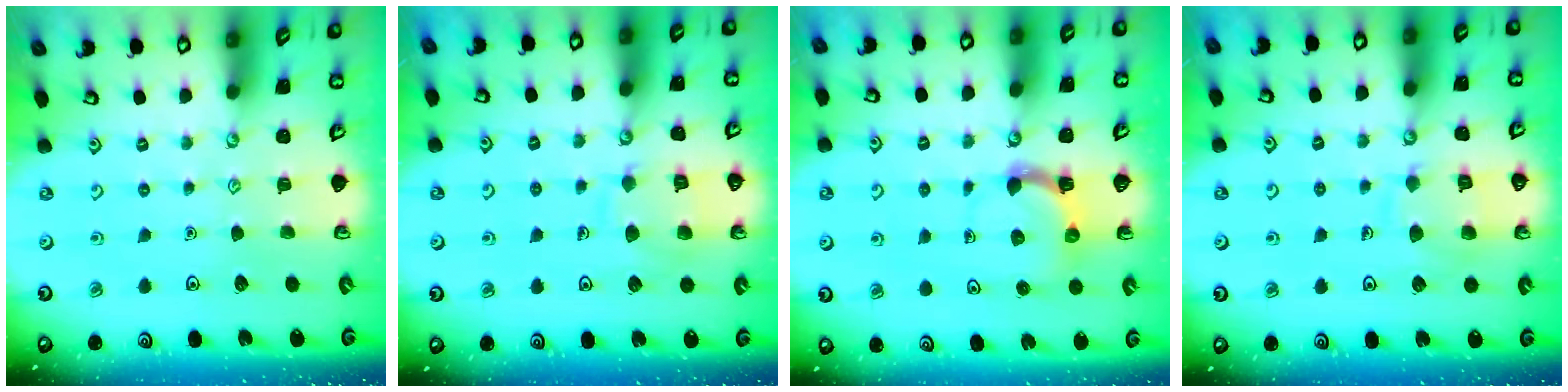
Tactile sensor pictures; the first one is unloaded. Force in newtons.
{"total": 9.7, "press": 9.6, "slide": 0.8}
{"total": 4.5, "press": 4.4, "slide": 0.7}
{"total": 9.7, "press": 9.6, "slide": 0.8}